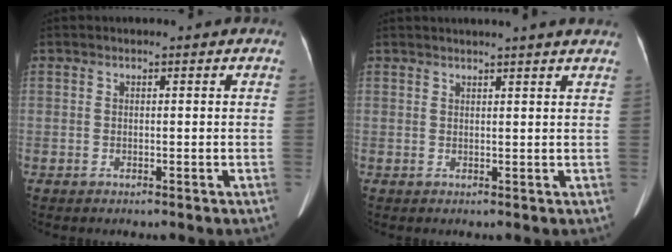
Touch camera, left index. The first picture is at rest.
{"total": 7.3, "force": [6.5, -0.5, 3.2], "torque": [-0.044, 0.021, 0.064]}